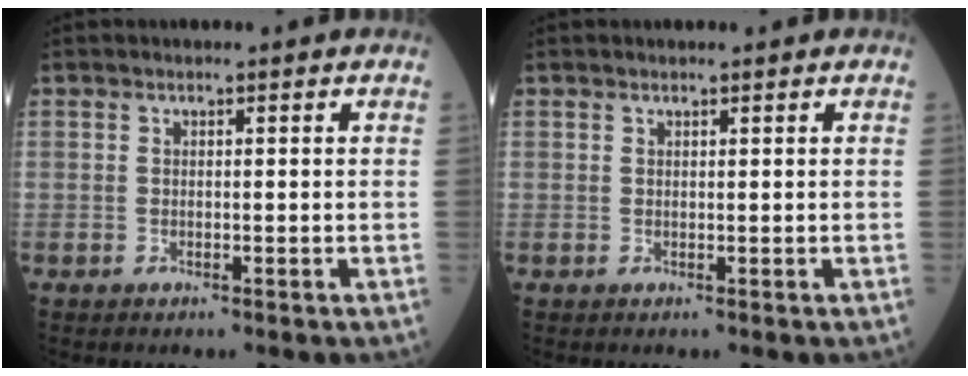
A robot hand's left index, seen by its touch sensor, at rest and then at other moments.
{"total": 0.6, "force": [0.5, 0.1, 0.2], "torque": [-0.009, 0.003, 0.011]}